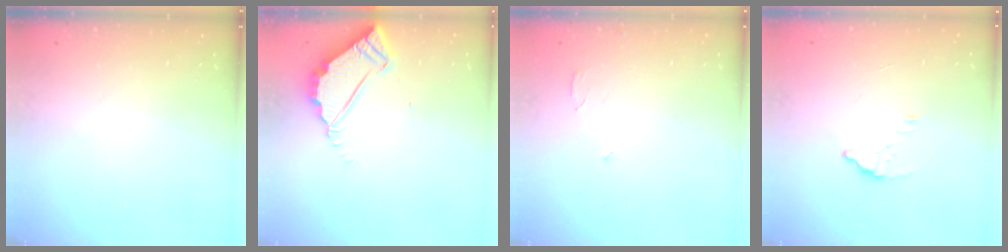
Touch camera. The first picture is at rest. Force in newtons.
{"total": 4.6, "press": 4.6, "slide": 0.1}
{"total": 2.6, "press": 2.6, "slide": 0.2}
{"total": 2.8, "press": 2.8, "slide": 0.2}